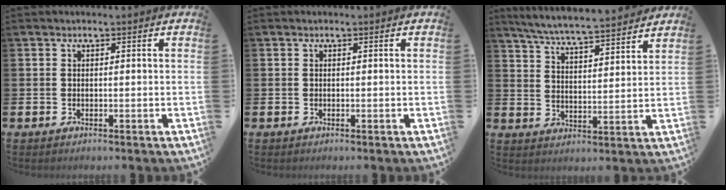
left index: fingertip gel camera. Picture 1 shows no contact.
{"total": 0.0}
{"total": 6.4, "force": [6.2, -0.1, 1.6], "torque": [-0.057, -0.043, 0.109]}